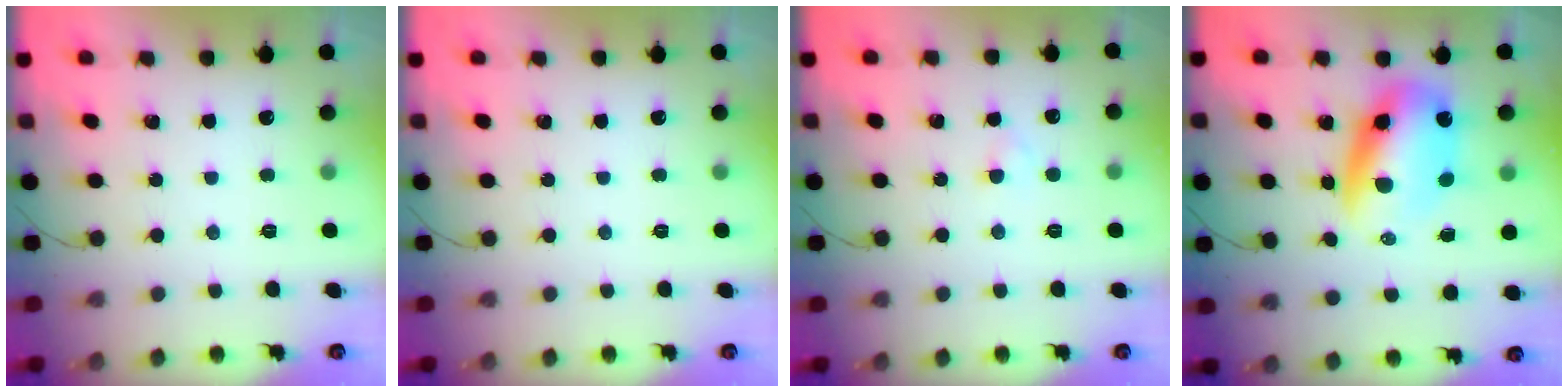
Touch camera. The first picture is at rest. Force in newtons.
{"total": 0.0}
{"total": 1.6, "press": 1.4, "slide": 0.9}
{"total": 11.8, "press": 11.4, "slide": 3.1}